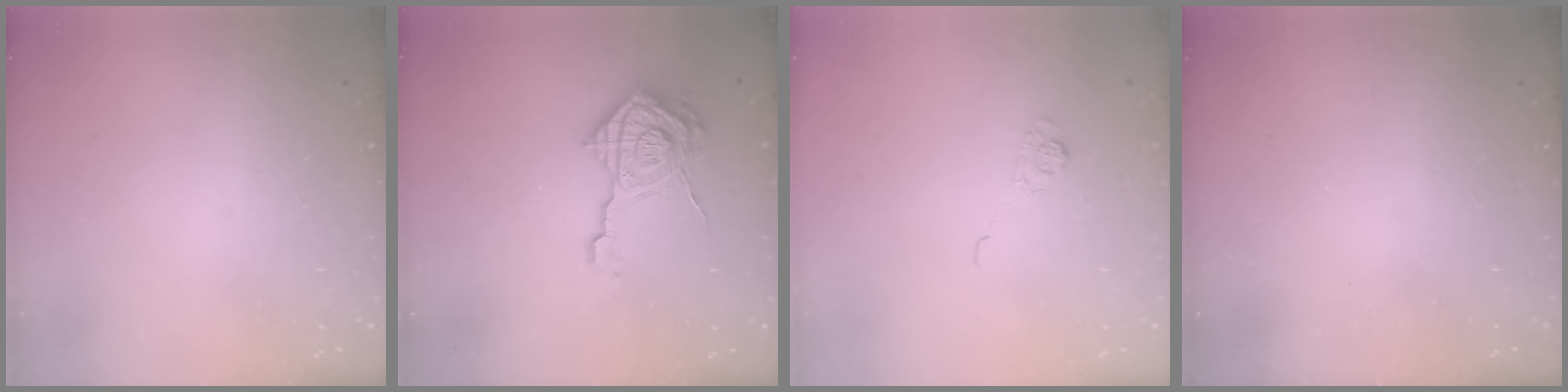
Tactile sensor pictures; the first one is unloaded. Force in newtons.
{"total": 15.9, "press": 15.9, "slide": 1.1}
{"total": 3.4, "press": 3.1, "slide": 1.5}
{"total": 2.4, "press": 2.3, "slide": 0.8}